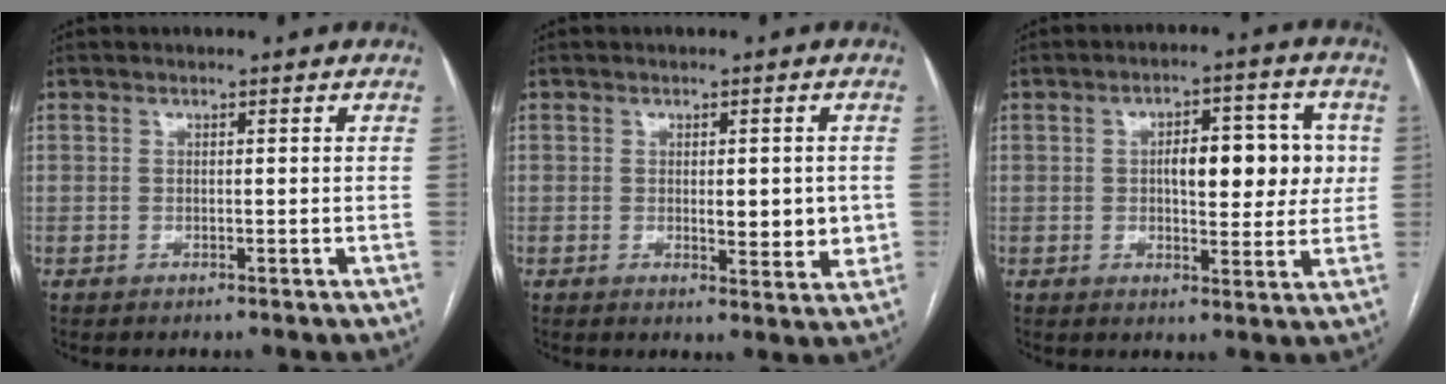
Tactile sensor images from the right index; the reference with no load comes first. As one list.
[{"total": 5.2, "force": [0.0, 2.1, 4.8], "torque": [-0.057, -0.008, 0.004]}, {"total": 10.1, "force": [1.3, 4.1, 9.1], "torque": [-0.121, 0.023, 0.022]}]